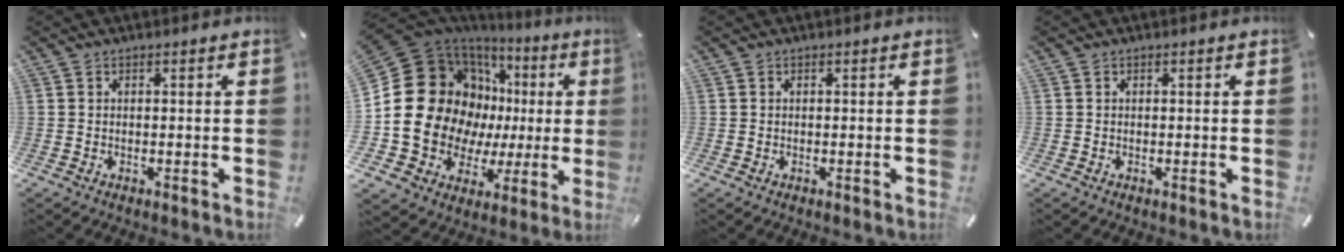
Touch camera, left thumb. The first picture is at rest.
{"total": 23.3, "force": [3.8, 18.0, 14.3], "torque": [-0.280, -0.032, 0.097]}
{"total": 0.0}
{"total": 0.0}